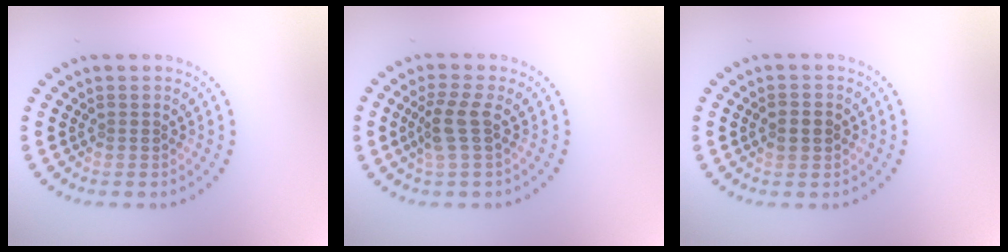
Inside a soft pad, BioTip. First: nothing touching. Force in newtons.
{"total": 2.5, "press": 1.9, "slide": 1.6}
{"total": 1.7, "press": 1.7, "slide": 0.2}